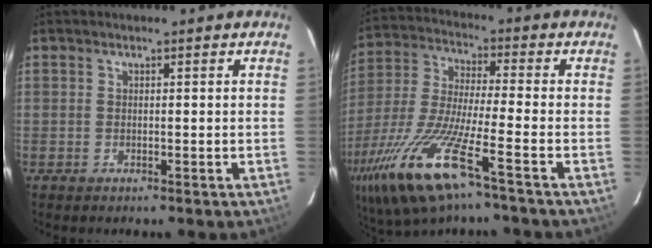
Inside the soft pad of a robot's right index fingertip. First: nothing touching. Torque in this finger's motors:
{"motor_torque": [1.41, -0.73, 0.62, 0.21]}